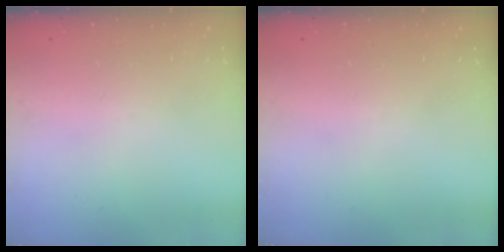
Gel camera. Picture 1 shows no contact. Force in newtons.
{"total": 0.0}